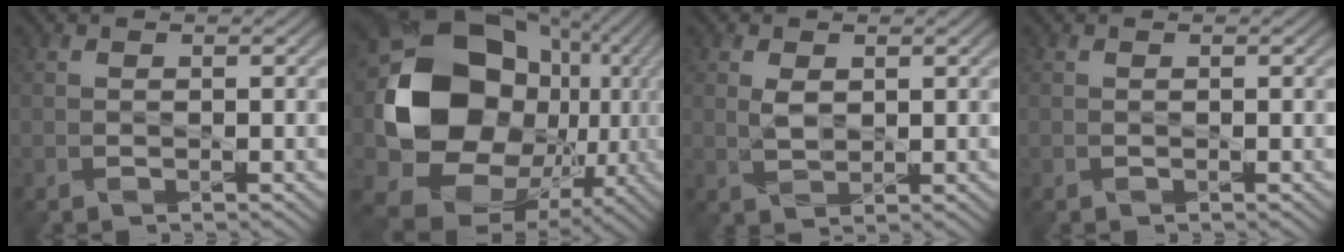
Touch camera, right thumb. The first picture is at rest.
{"total": 21.6, "force": [0.3, 17.6, 12.6], "torque": [-0.300, -0.035, 0.040]}
{"total": 2.3, "force": [0.8, 1.4, 1.6], "torque": [-0.039, -0.003, 0.018]}
{"total": 0.0}